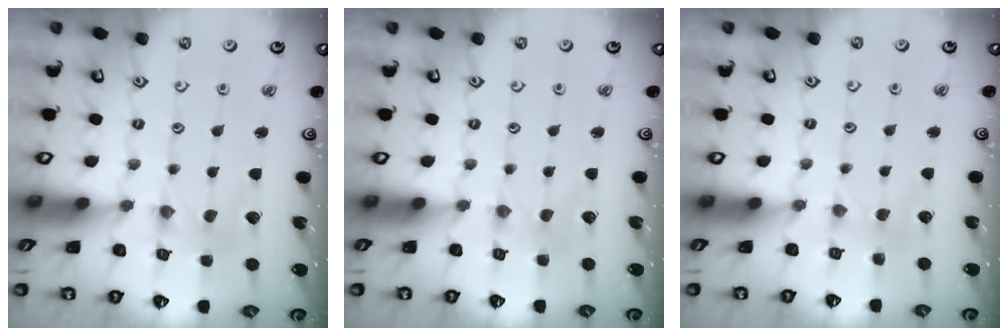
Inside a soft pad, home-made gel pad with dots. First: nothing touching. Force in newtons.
{"total": 1.0, "press": 0.9, "slide": 0.2}
{"total": 2.2, "press": 2.2, "slide": 0.4}